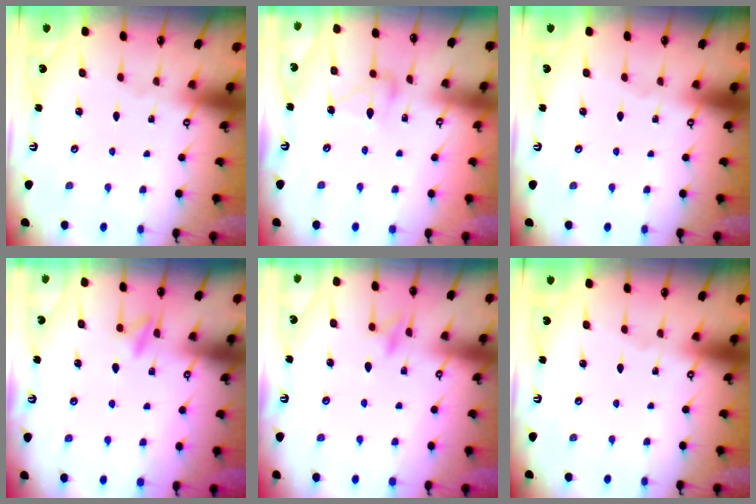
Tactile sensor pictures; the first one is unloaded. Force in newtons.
{"total": 7.0, "press": 7.0, "slide": 0.5}
{"total": 0.0}
{"total": 8.7, "press": 8.6, "slide": 1.1}
{"total": 8.8, "press": 8.8, "slide": 0.7}
{"total": 0.0}